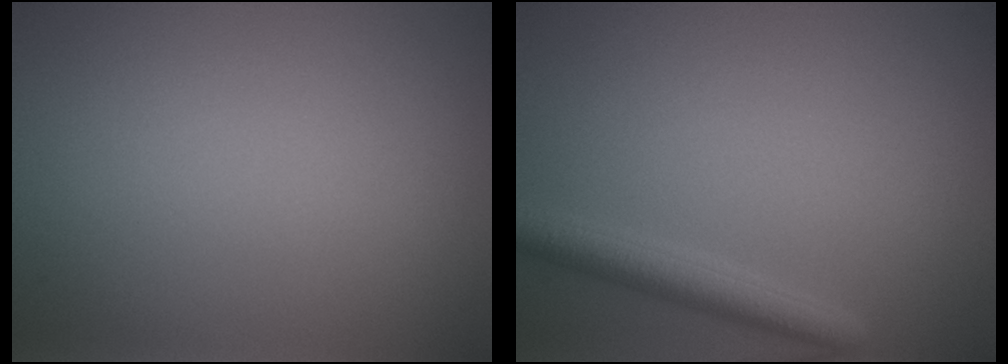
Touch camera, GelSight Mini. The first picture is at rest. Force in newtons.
{"total": 2.8, "press": 2.8, "slide": 0.1}